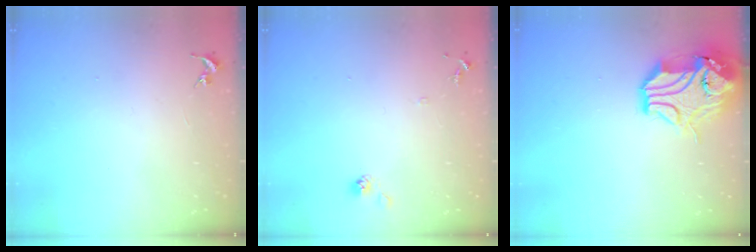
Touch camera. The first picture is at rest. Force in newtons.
{"total": 7.3, "press": 7.3, "slide": 0.4}
{"total": 16.2, "press": 16.1, "slide": 2.2}